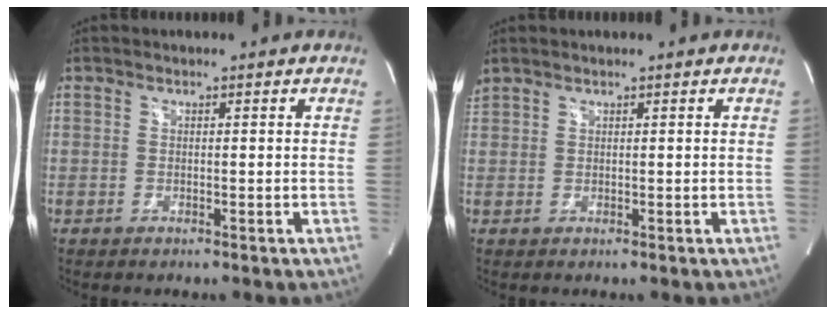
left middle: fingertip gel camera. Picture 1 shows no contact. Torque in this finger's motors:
{"motor_torque": [0.39, -0.39, 0.10, 0.04]}